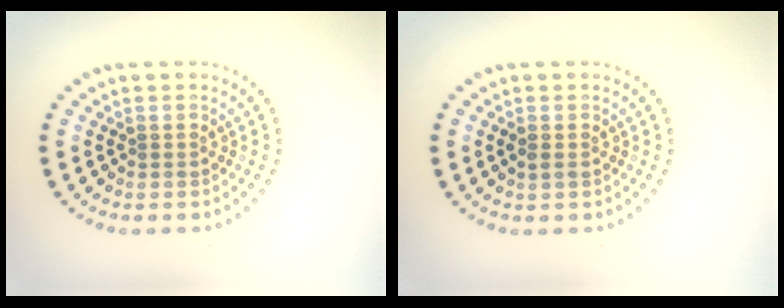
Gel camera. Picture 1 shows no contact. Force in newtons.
{"total": 0.8, "press": 0.8, "slide": 0.1}